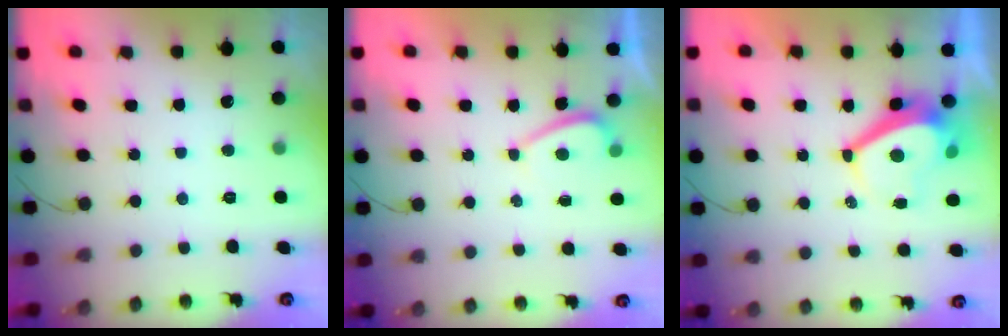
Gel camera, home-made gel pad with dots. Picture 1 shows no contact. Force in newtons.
{"total": 1.0, "press": 0.9, "slide": 0.5}
{"total": 6.3, "press": 6.3, "slide": 0.7}